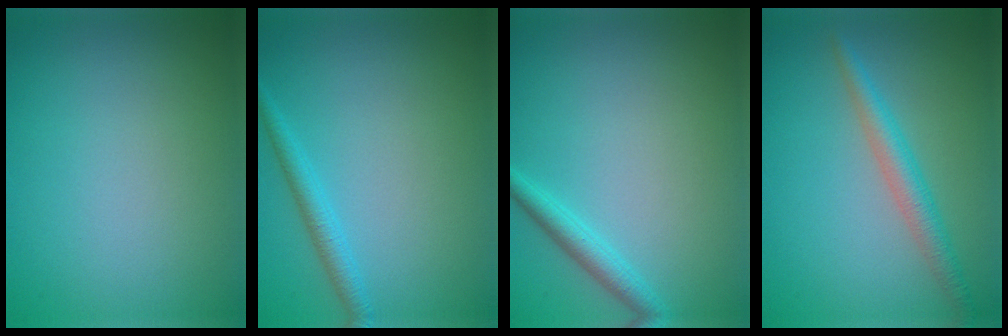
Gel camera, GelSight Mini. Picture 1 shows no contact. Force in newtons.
{"total": 1.9, "press": 1.9, "slide": 0.1}
{"total": 2.0, "press": 2.0, "slide": 0.1}
{"total": 2.8, "press": 2.8, "slide": 0.1}